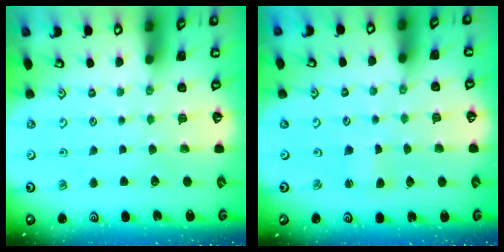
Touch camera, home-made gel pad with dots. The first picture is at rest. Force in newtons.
{"total": 1.7, "press": 1.7, "slide": 0.2}